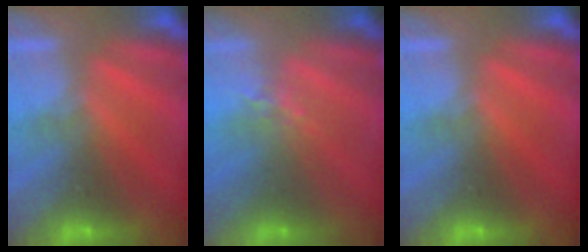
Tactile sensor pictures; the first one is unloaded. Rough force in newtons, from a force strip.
{"total": 1.4}
{"total": 0.0}